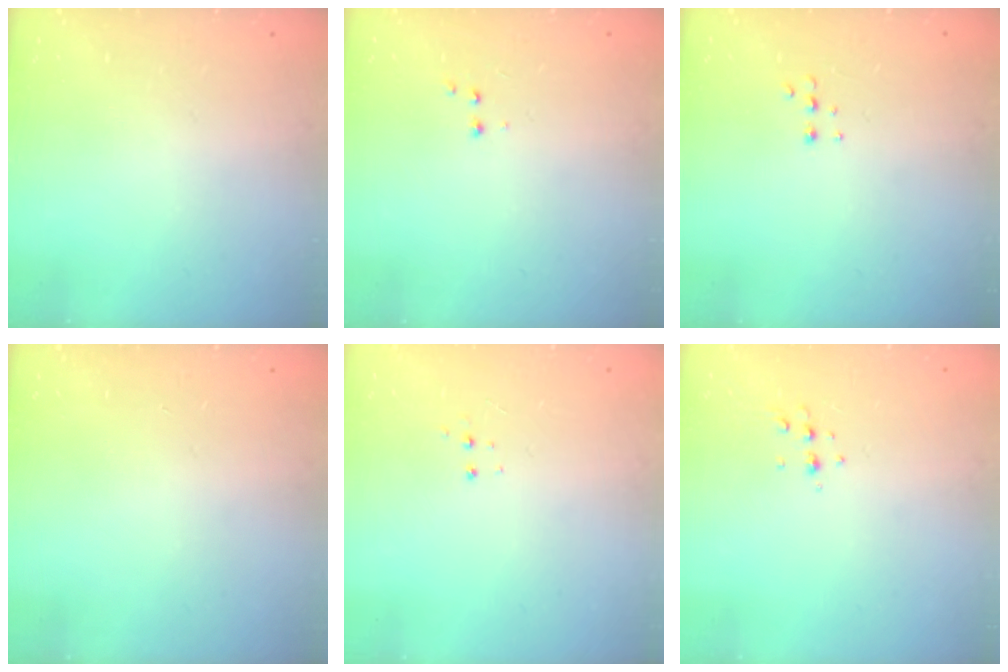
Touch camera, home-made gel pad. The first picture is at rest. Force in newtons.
{"total": 2.6, "press": 2.5, "slide": 0.6}
{"total": 4.0, "press": 4.0, "slide": 0.8}
{"total": 0.0}
{"total": 5.2, "press": 5.2, "slide": 0.3}
{"total": 4.3, "press": 4.2, "slide": 0.9}